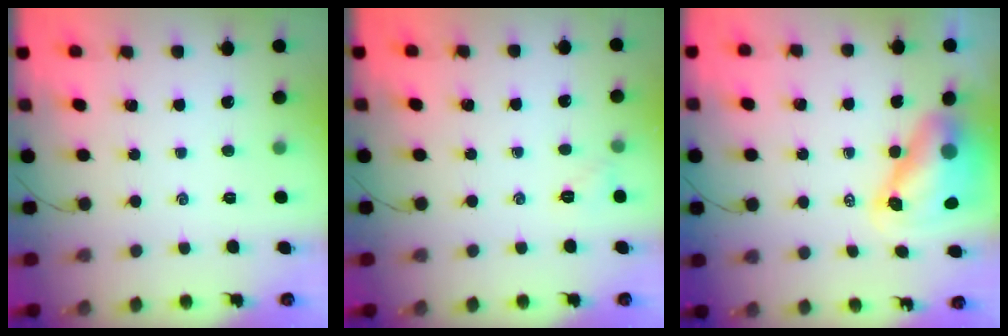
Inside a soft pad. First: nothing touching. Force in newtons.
{"total": 3.9, "press": 3.7, "slide": 1.0}
{"total": 9.3, "press": 8.9, "slide": 2.7}